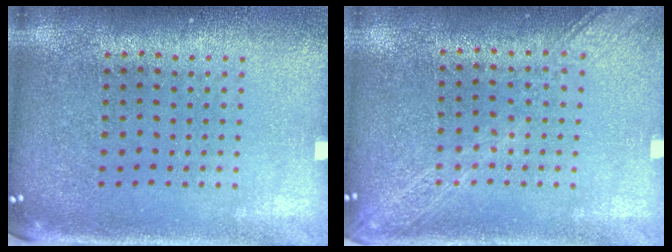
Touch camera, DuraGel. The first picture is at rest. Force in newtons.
{"total": 1.6, "press": 1.5, "slide": 0.6}